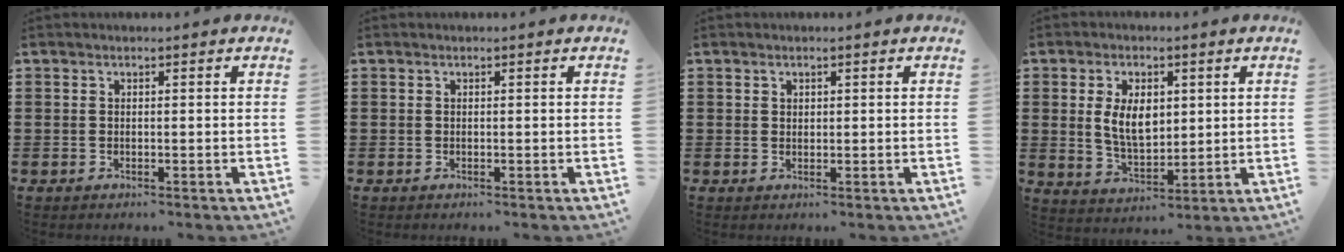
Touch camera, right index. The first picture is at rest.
{"total": 0.0}
{"total": 0.8, "force": [0.6, 0.5, 0.2], "torque": [-0.005, 0.001, 0.012]}
{"total": 7.0, "force": [1.2, 4.1, 5.5], "torque": [-0.115, 0.008, 0.018]}